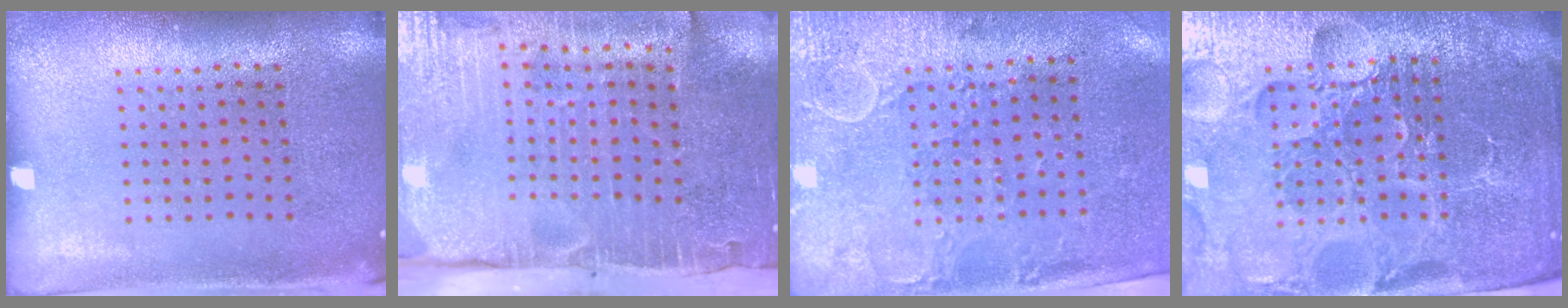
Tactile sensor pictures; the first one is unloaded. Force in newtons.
{"total": 4.7, "press": 3.9, "slide": 2.6}
{"total": 2.9, "press": 2.4, "slide": 1.7}
{"total": 6.6, "press": 5.9, "slide": 3.1}